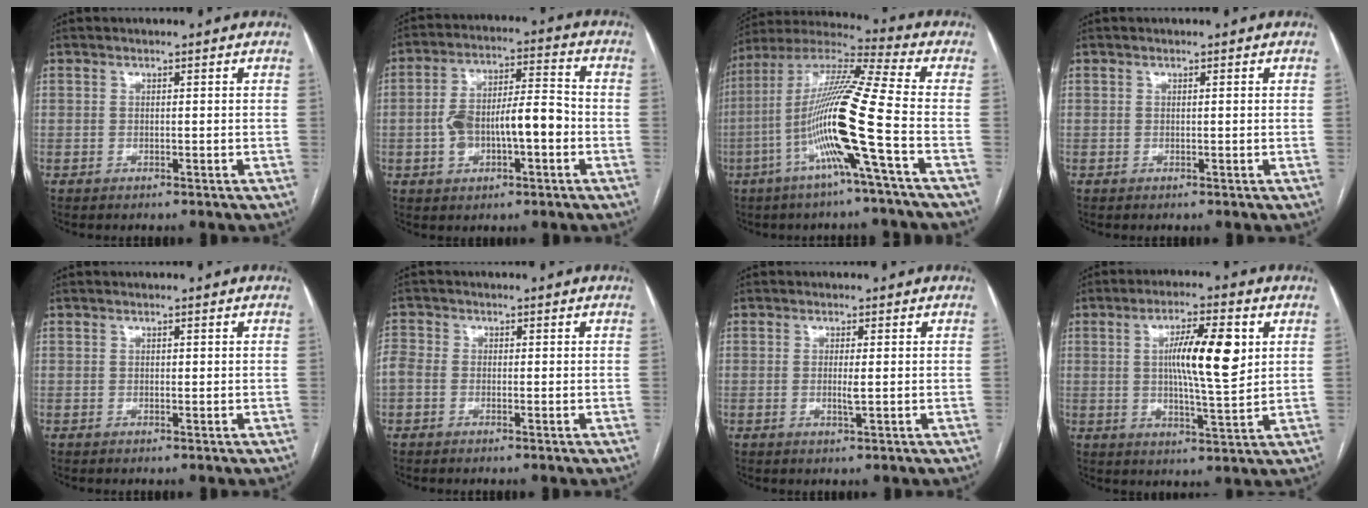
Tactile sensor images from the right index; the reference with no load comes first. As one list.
[{"total": 10.9, "force": [-2.1, 3.8, 10.0], "torque": [-0.182, 0.029, -0.030]}, {"total": 16.5, "force": [-5.1, -1.7, 15.6], "torque": [-0.300, 0.000, -0.106]}, {"total": 0.0}, {"total": 0.0}, {"total": 3.5, "force": [-0.9, 2.7, 2.1], "torque": [-0.060, 0.013, -0.019]}, {"total": 1.8, "force": [0.0, 0.1, 1.8], "torque": [-0.034, -0.002, 0.001]}, {"total": 10.5, "force": [2.3, 1.5, 10.1], "torque": [-0.176, 0.003, 0.038]}]